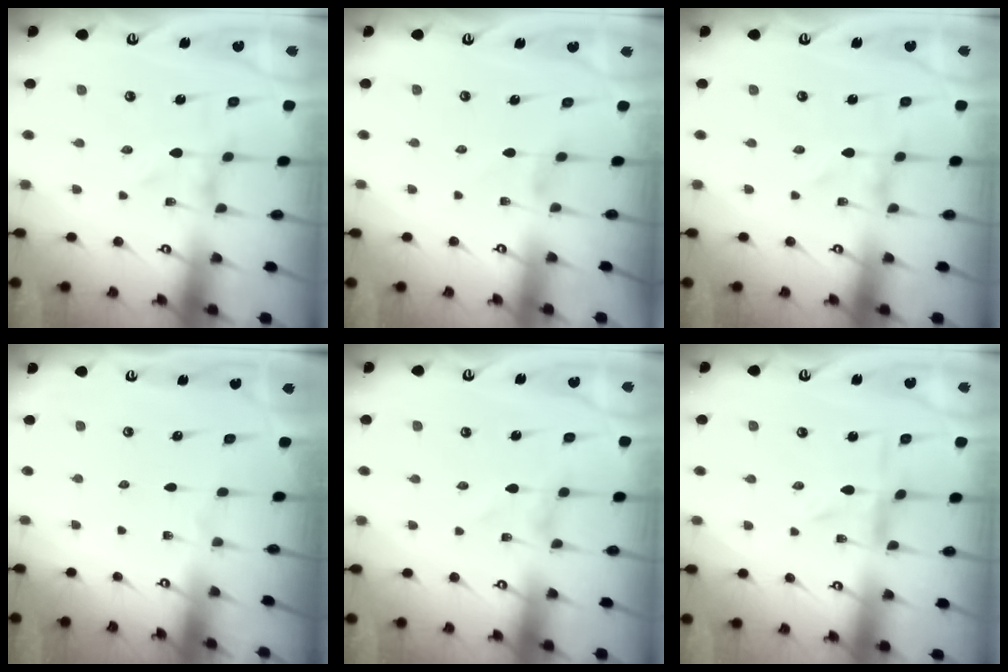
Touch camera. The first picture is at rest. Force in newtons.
{"total": 0.0}
{"total": 0.0}
{"total": 0.0}
{"total": 1.2, "press": 1.1, "slide": 0.1}
{"total": 0.8, "press": 0.7, "slide": 0.4}